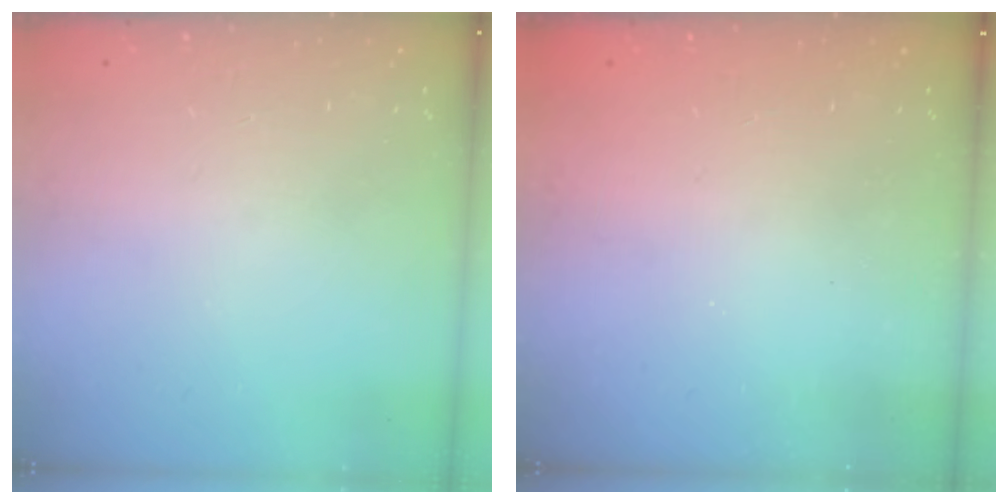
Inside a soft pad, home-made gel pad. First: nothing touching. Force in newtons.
{"total": 2.3, "press": 2.2, "slide": 0.8}